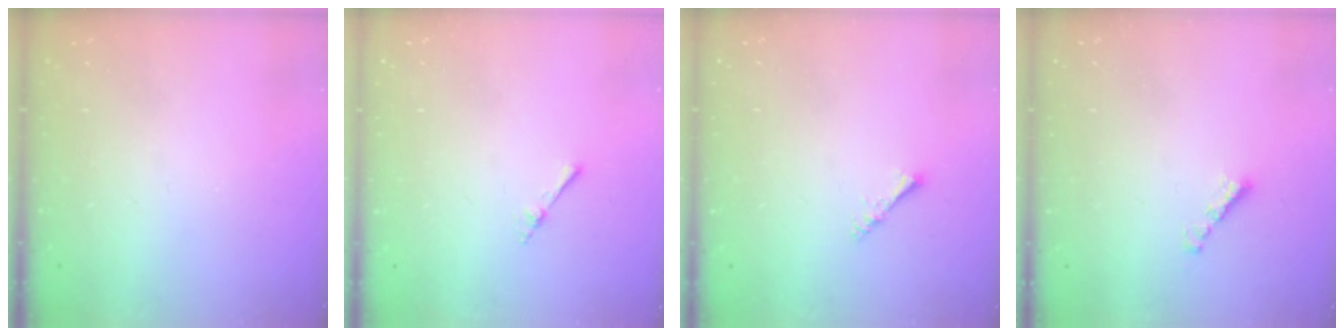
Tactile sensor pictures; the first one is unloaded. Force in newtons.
{"total": 2.2, "press": 2.1, "slide": 0.3}
{"total": 1.4, "press": 1.4, "slide": 0.3}
{"total": 2.4, "press": 2.4, "slide": 0.4}